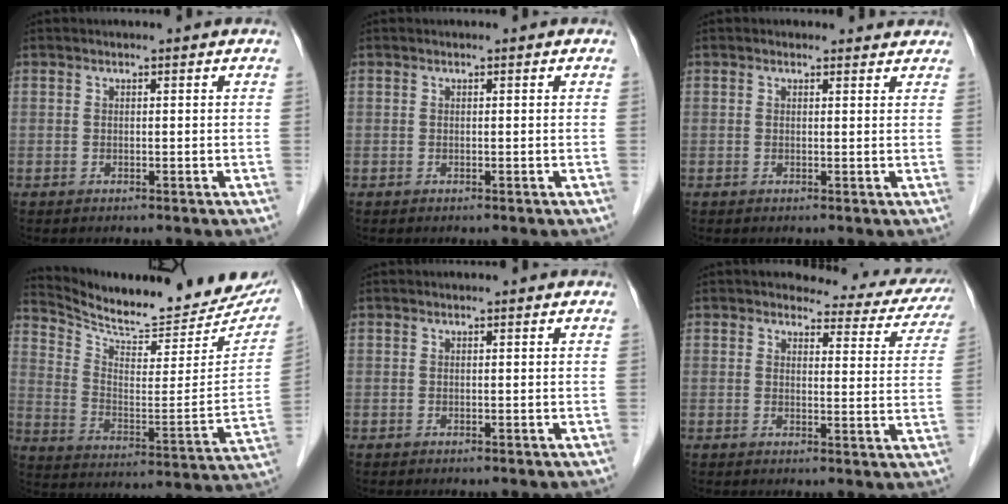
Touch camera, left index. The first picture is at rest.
{"total": 0.0}
{"total": 2.1, "force": [1.9, 0.8, 0.0], "torque": [-0.001, -0.004, 0.008]}
{"total": 22.3, "force": [20.4, 5.2, 7.5], "torque": [-0.120, -0.069, 0.281]}
{"total": 0.0}
{"total": 10.7, "force": [9.9, 3.4, 1.9], "torque": [0.006, -0.028, 0.084]}